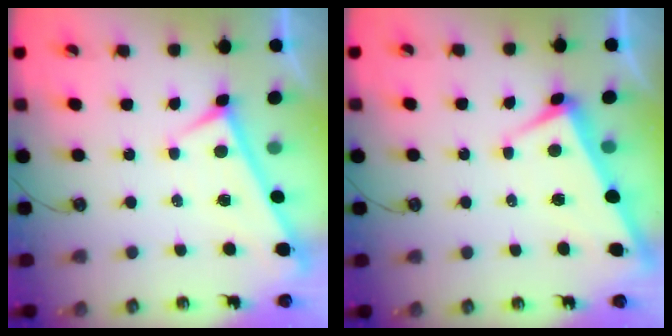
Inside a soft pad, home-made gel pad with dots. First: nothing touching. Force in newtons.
{"total": 2.5, "press": 2.4, "slide": 0.7}